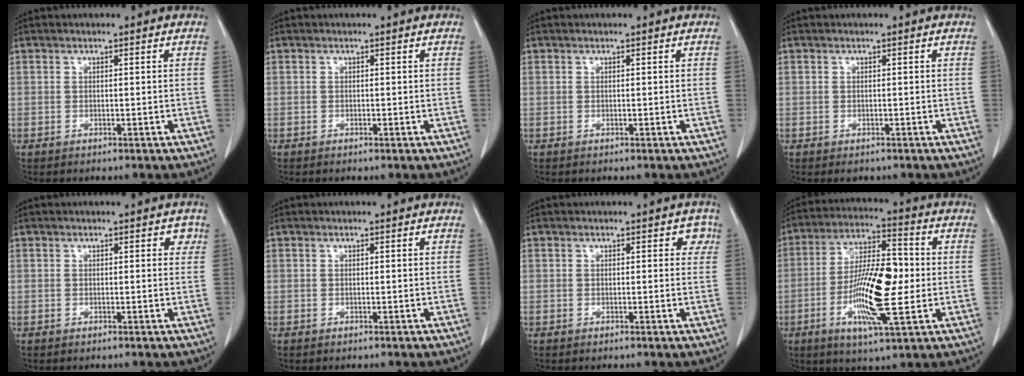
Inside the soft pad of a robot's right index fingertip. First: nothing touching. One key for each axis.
{"total": 0.0}
{"total": 0.0}
{"total": 1.0, "fx": -0.7, "fy": 0.6, "fz": 0.3, "tx": -0.003, "ty": 0.001, "tz": -0.004}
{"total": 1.3, "fx": 0.6, "fy": 0.8, "fz": 0.9, "tx": -0.003, "ty": 0.002, "tz": 0.005}
{"total": 0.0}
{"total": 1.9, "fx": 0.8, "fy": 1.3, "fz": 1.3, "tx": -0.003, "ty": 0.008, "tz": 0.004}
{"total": 14.3, "fx": -2.2, "fy": 3.0, "fz": 13.8, "tx": -0.256, "ty": 0.001, "tz": -0.039}